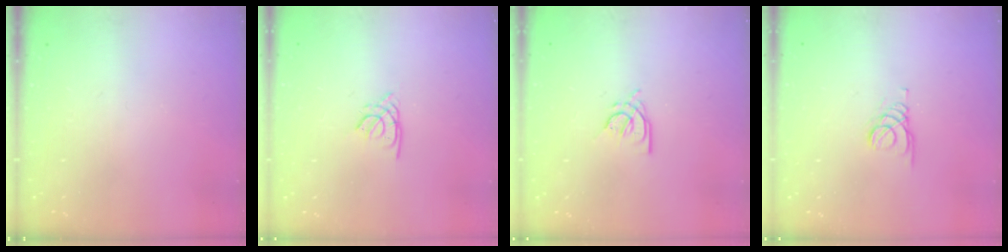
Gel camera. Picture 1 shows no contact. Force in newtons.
{"total": 1.4, "press": 1.4, "slide": 0.3}
{"total": 4.5, "press": 4.5, "slide": 0.7}
{"total": 1.6, "press": 1.5, "slide": 0.2}